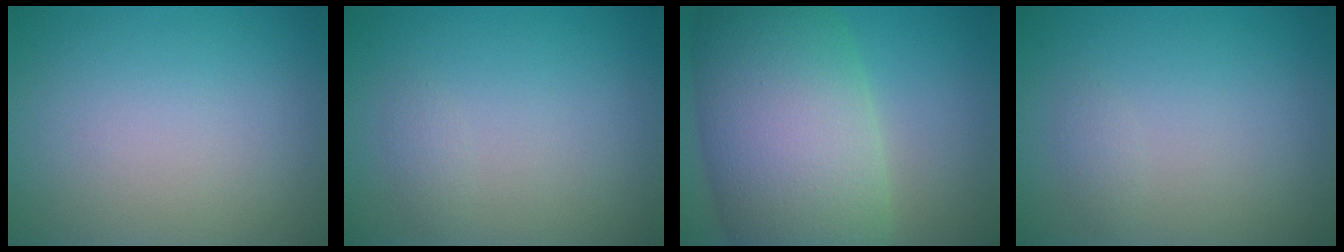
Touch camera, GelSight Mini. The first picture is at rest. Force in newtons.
{"total": 0.7, "press": 0.7, "slide": 0.1}
{"total": 13.7, "press": 13.7, "slide": 0.4}
{"total": 0.7, "press": 0.7, "slide": 0.1}